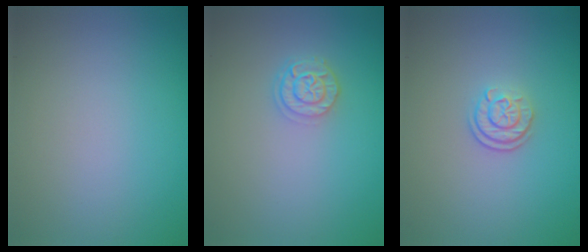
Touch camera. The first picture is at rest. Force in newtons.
{"total": 2.4, "press": 2.0, "slide": 1.3}
{"total": 2.2, "press": 1.7, "slide": 1.4}